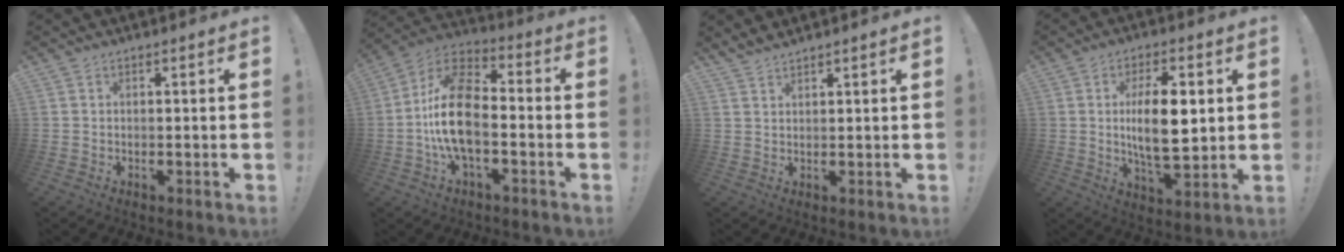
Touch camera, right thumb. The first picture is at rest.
{"total": 16.8, "force": [-3.3, 9.1, 13.6], "torque": [-0.261, 0.030, -0.053]}
{"total": 2.3, "force": [2.3, -0.1, 0.4], "torque": [-0.013, -0.013, 0.043]}
{"total": 13.9, "force": [1.7, 5.7, 12.5], "torque": [-0.216, -0.009, 0.020]}